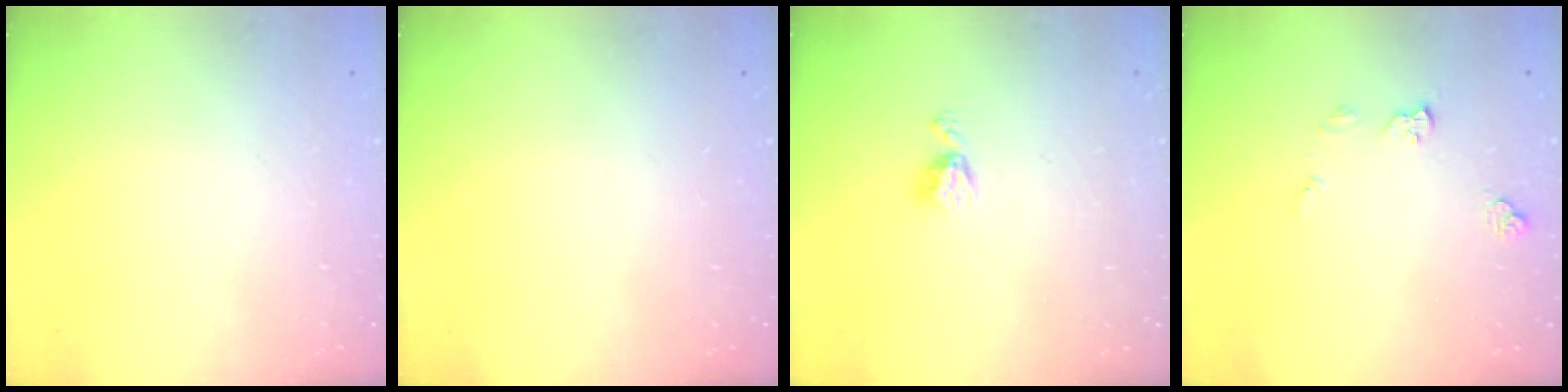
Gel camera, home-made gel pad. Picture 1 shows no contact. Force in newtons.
{"total": 0.0}
{"total": 5.5, "press": 5.5, "slide": 0.7}
{"total": 7.9, "press": 7.9, "slide": 0.6}